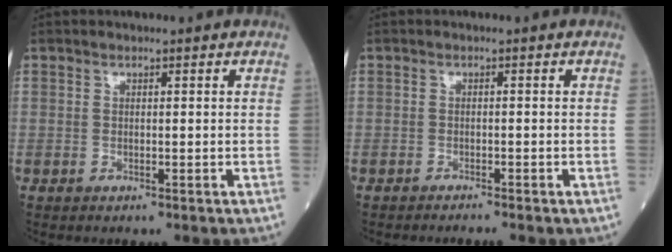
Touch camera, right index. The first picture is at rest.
{"total": 1.7, "force": [-1.6, -0.1, 0.6], "torque": [-0.012, -0.002, -0.020]}